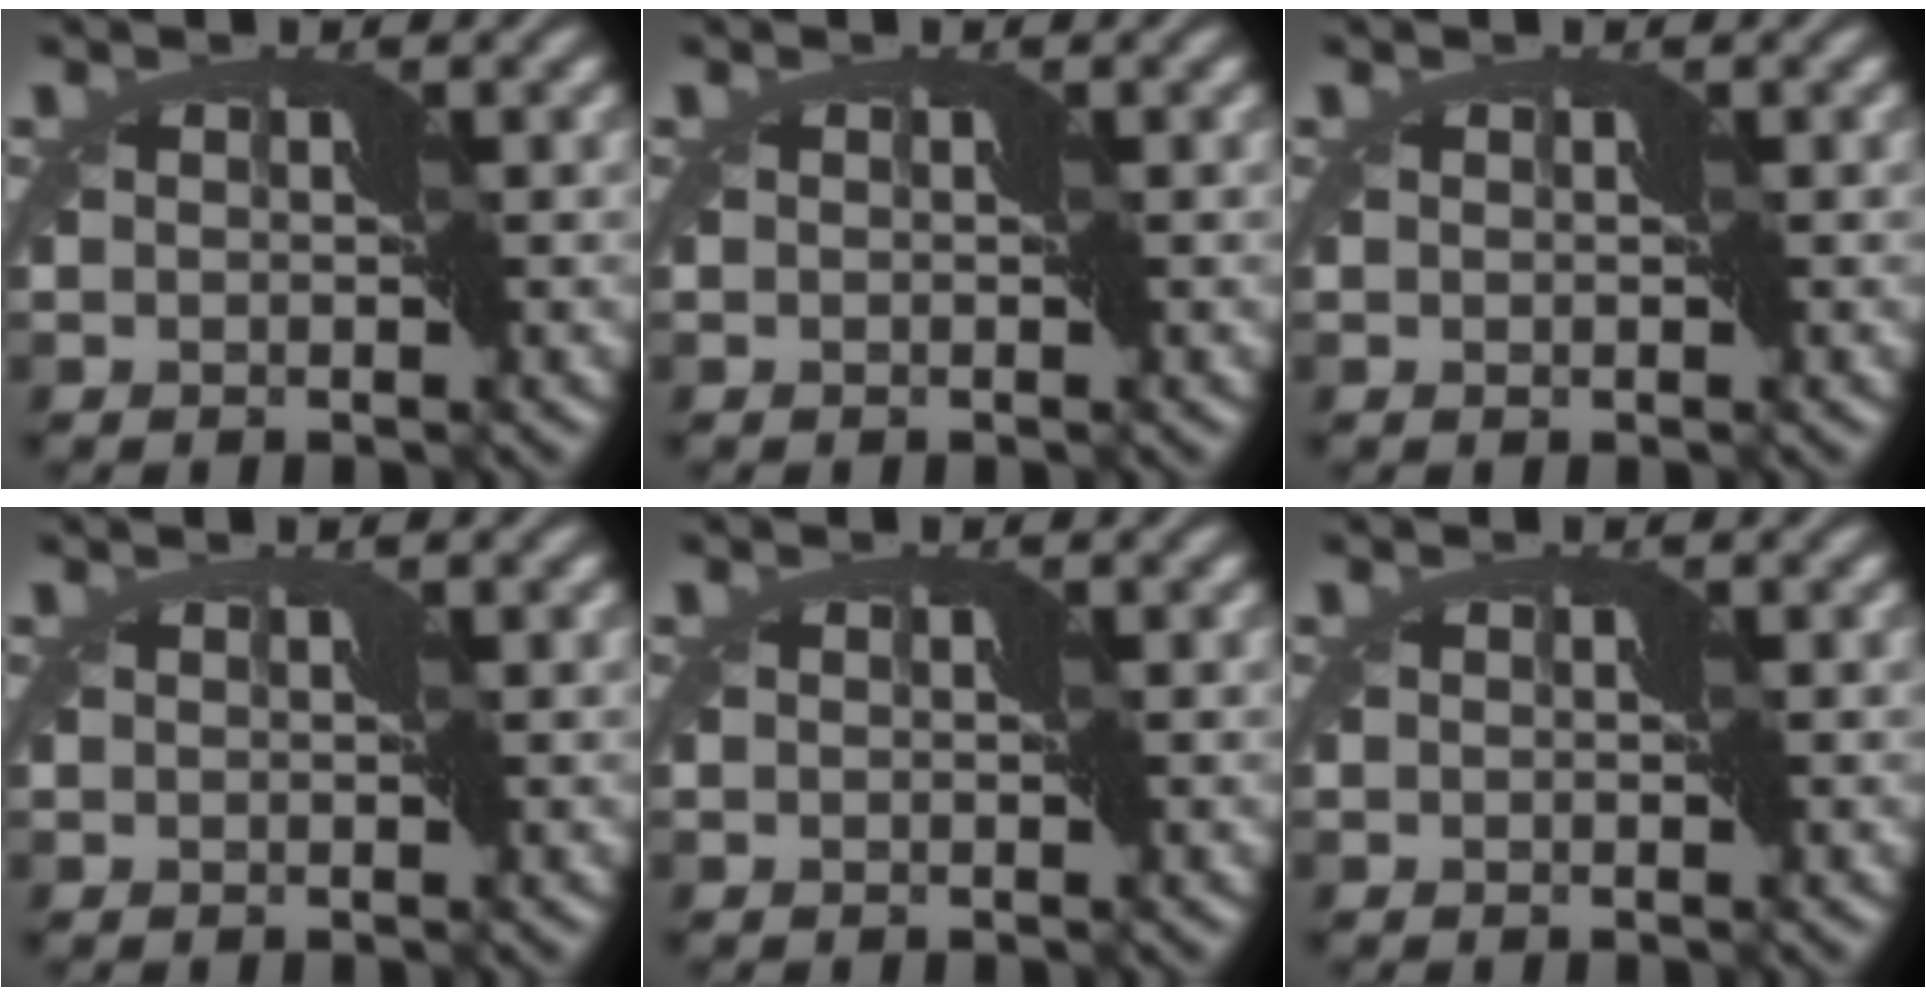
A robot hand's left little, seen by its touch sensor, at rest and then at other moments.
{"total": 0.0}
{"total": 0.0}
{"total": 0.6, "force": [0.3, 0.0, 0.5], "torque": [-0.008, 0.004, 0.005]}
{"total": 0.0}
{"total": 0.0}